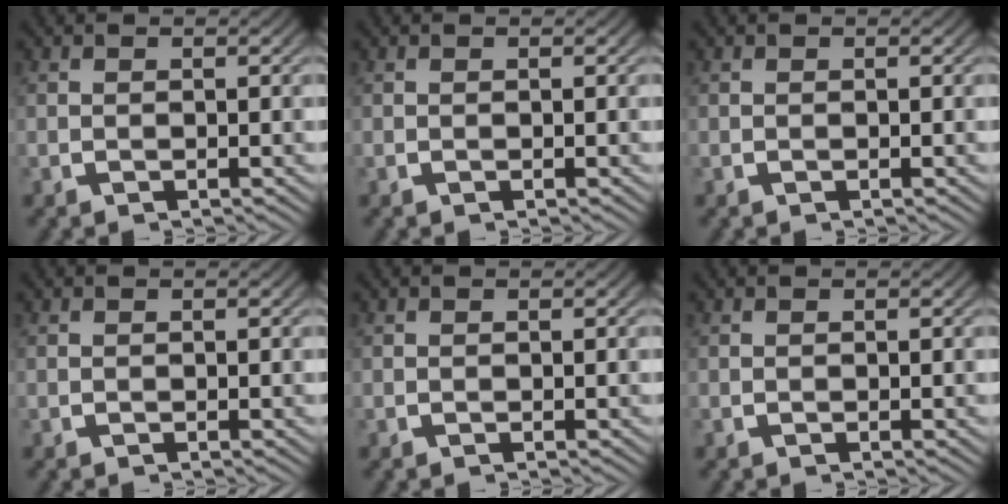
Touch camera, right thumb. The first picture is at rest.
{"total": 0.0}
{"total": 0.0}
{"total": 0.0}
{"total": 0.0}
{"total": 0.0}